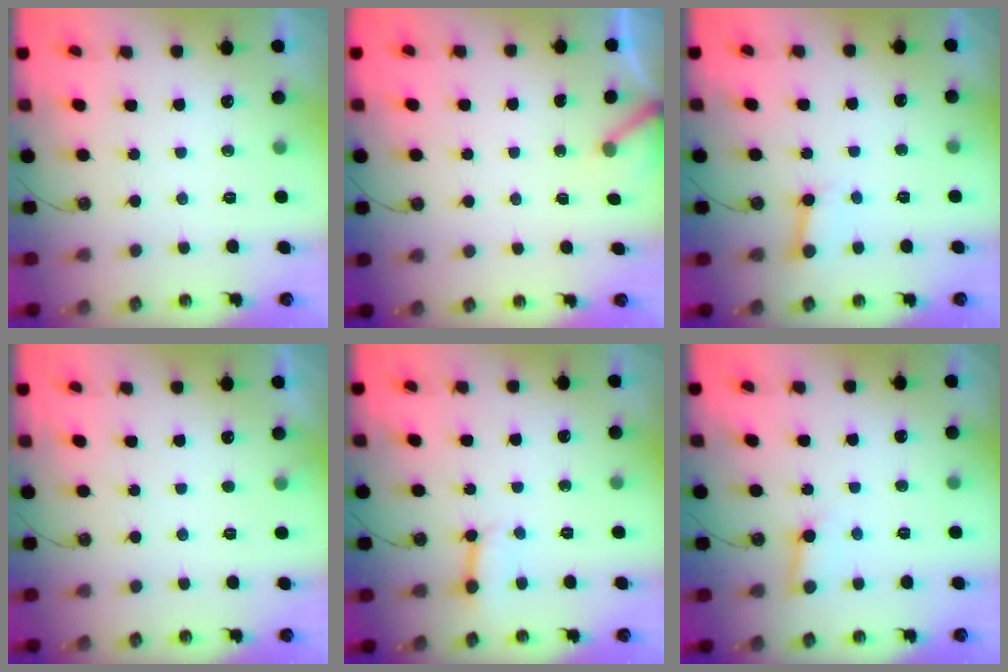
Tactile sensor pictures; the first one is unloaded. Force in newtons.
{"total": 3.1, "press": 3.1, "slide": 0.2}
{"total": 2.7, "press": 2.7, "slide": 0.2}
{"total": 3.1, "press": 3.0, "slide": 0.3}
{"total": 3.0, "press": 2.9, "slide": 0.6}
{"total": 3.7, "press": 3.7, "slide": 0.3}